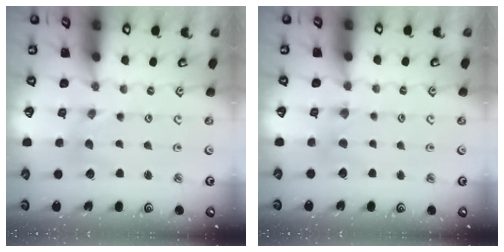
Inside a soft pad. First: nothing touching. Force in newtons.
{"total": 3.8, "press": 3.8, "slide": 0.4}